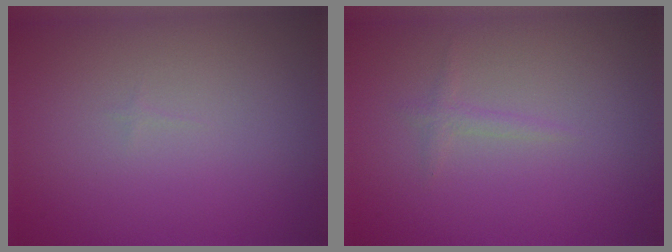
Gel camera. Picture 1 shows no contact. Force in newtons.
{"total": 0.8, "press": 0.8, "slide": 0.0}